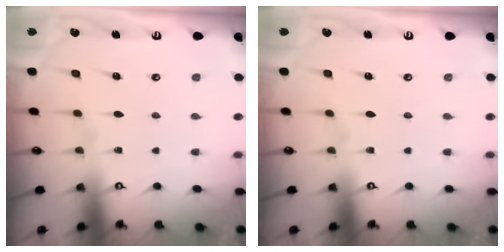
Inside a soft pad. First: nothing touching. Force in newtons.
{"total": 0.0}